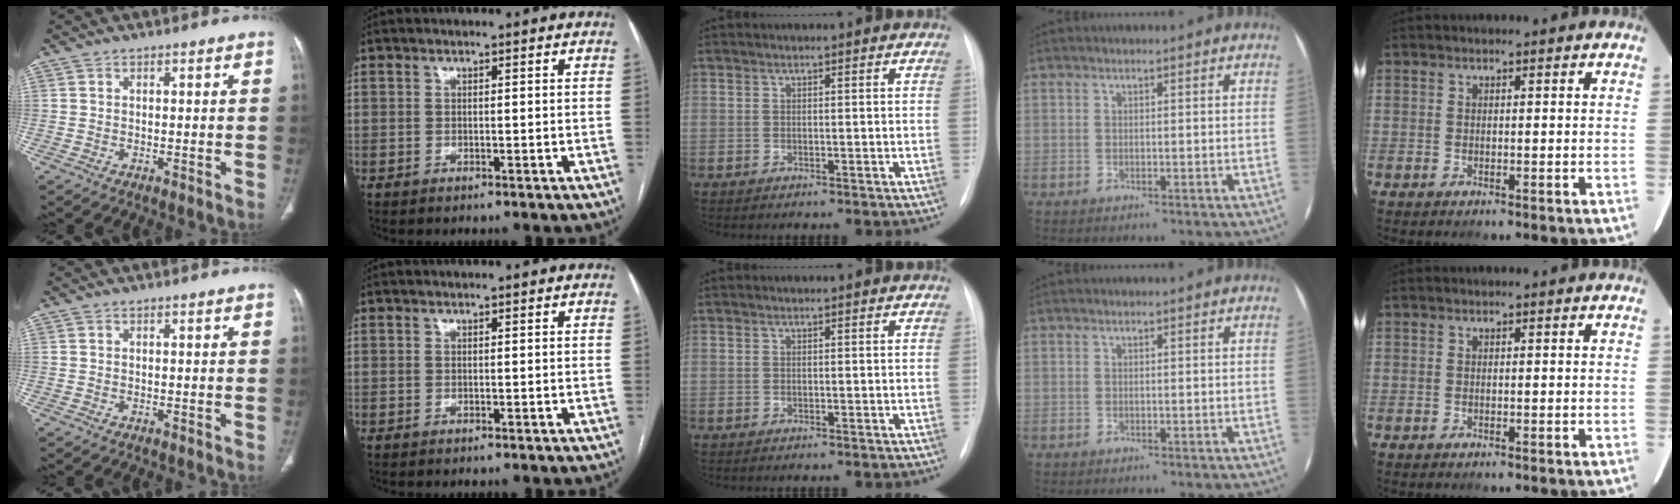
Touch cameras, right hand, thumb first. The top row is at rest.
{}